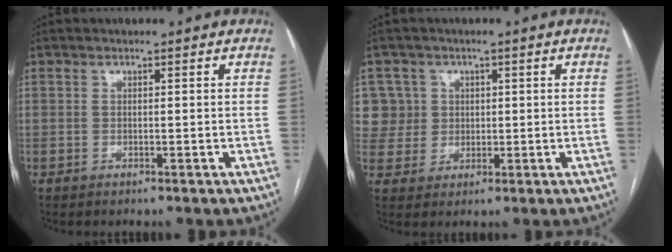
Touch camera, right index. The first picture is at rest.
{"total": 7.2, "force": [2.0, 6.9, 0.0], "torque": [0.009, 0.028, 0.052]}